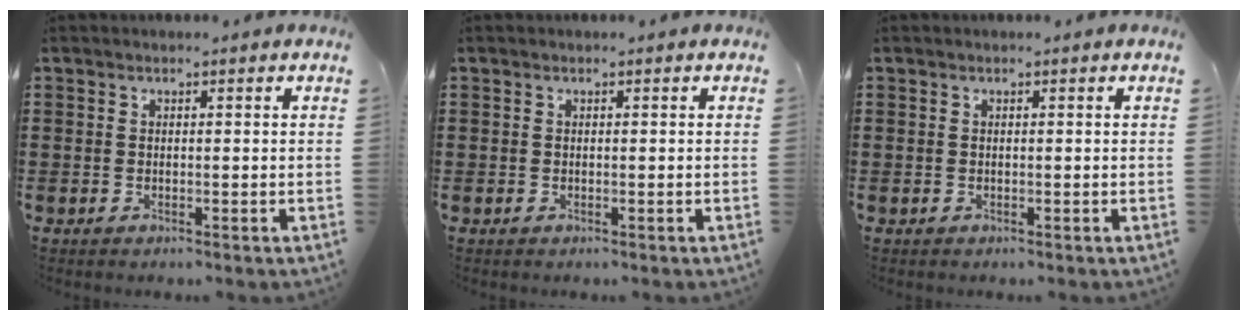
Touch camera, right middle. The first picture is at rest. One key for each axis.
{"total": 0.0}
{"total": 0.0}